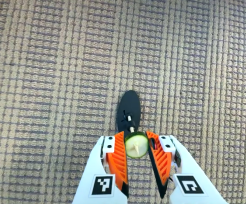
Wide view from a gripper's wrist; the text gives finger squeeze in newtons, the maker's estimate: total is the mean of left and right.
{"total": 8.4, "left": 8.5, "right": 8.4}